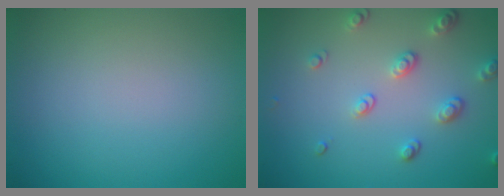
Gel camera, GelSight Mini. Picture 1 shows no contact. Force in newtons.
{"total": 2.6, "press": 2.4, "slide": 0.9}